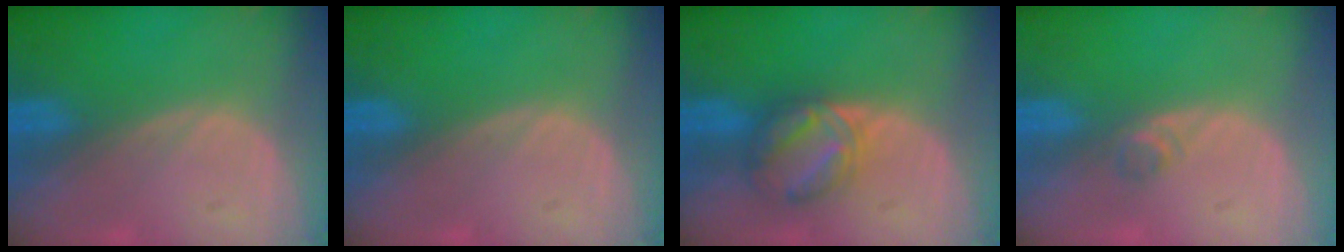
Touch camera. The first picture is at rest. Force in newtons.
{"total": 0.0}
{"total": 5.7, "press": 5.7, "slide": 0.7}
{"total": 1.6, "press": 1.4, "slide": 0.8}